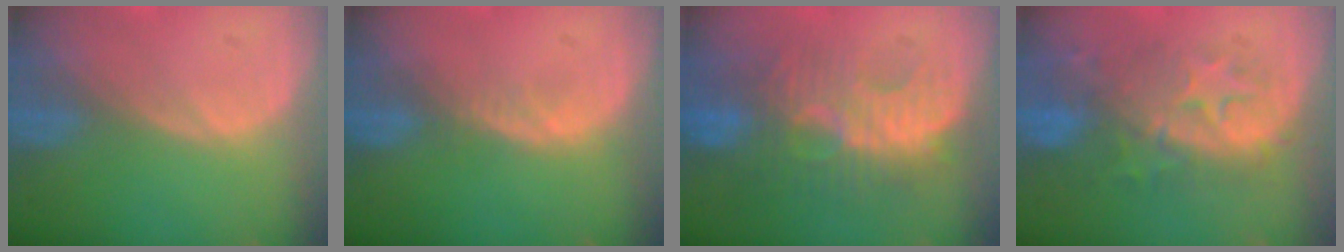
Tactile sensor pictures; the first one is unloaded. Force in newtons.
{"total": 1.1, "press": 1.1, "slide": 0.3}
{"total": 9.1, "press": 8.9, "slide": 1.7}
{"total": 9.0, "press": 8.7, "slide": 2.2}